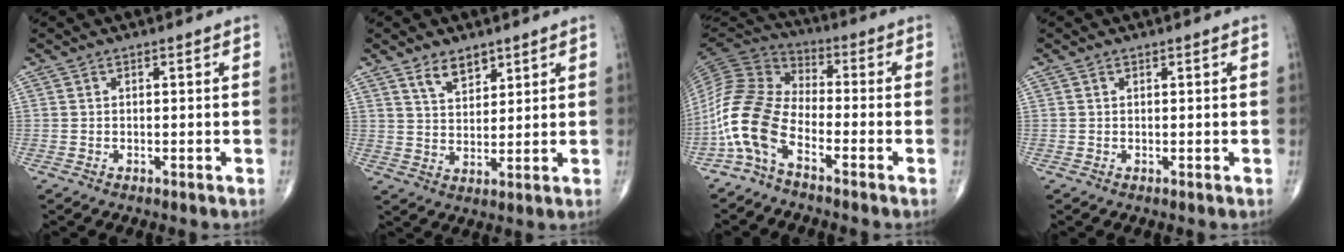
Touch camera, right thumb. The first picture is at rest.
{"total": 5.5, "force": [3.8, 2.8, 2.8], "torque": [-0.027, -0.030, 0.072]}
{"total": 12.1, "force": [-5.6, 5.9, 9.0], "torque": [-0.195, 0.054, -0.128]}
{"total": 0.0}